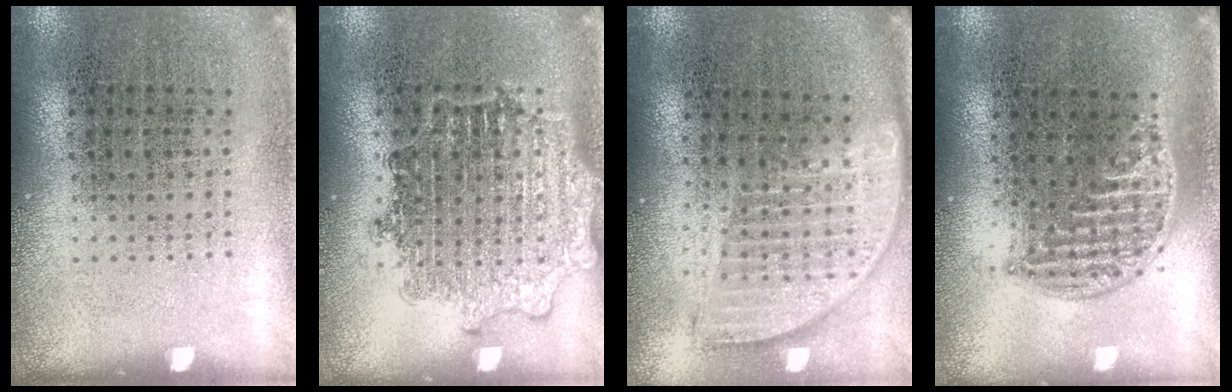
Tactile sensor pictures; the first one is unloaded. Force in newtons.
{"total": 1.5, "press": 1.5, "slide": 0.2}
{"total": 1.8, "press": 1.5, "slide": 1.0}
{"total": 1.2, "press": 1.1, "slide": 0.5}